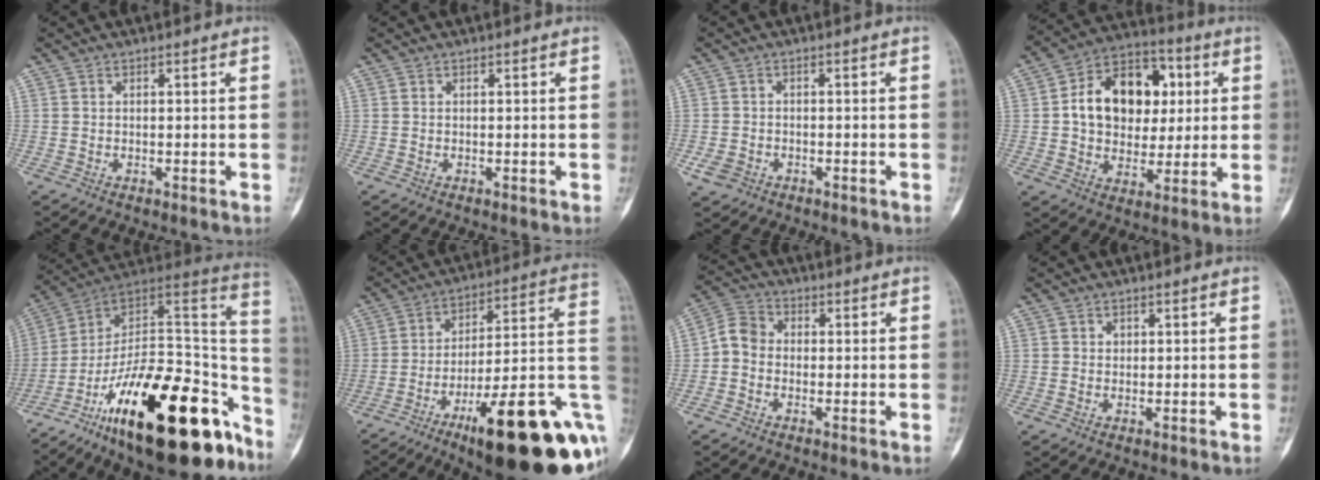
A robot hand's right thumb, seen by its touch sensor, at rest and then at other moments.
{"total": 0.0}
{"total": 3.1, "force": [-1.5, 2.4, 1.3], "torque": [-0.025, 0.008, -0.022]}
{"total": 17.8, "force": [2.8, 13.1, 11.7], "torque": [-0.142, 0.017, 0.044]}
{"total": 32.0, "force": [-17.0, 13.2, 23.7], "torque": [-0.261, 0.086, -0.261]}
{"total": 29.3, "force": [-10.9, 7.8, 26.1], "torque": [-0.291, 0.052, -0.155]}
{"total": 5.1, "force": [-0.9, 4.2, 2.8], "torque": [-0.039, 0.017, -0.034]}
{"total": 0.9, "force": [0.3, 0.8, 0.3], "torque": [0.003, 0.001, 0.004]}